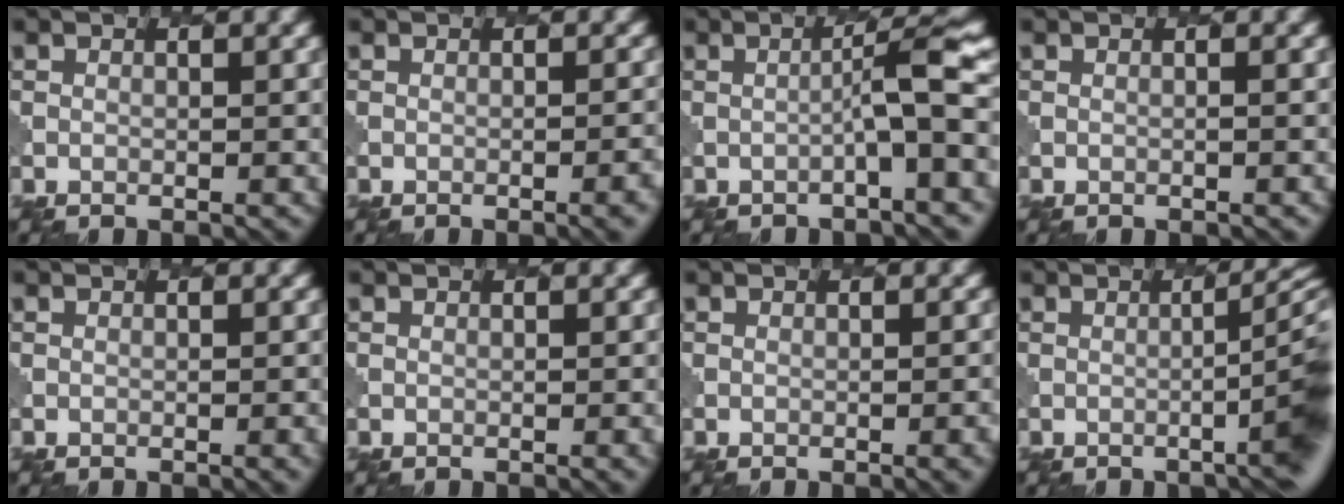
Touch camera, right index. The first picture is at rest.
{"total": 3.4, "force": [-1.8, 1.1, 2.6], "torque": [-0.008, 0.013, -0.019]}
{"total": 3.9, "force": [-1.1, 0.0, 3.8], "torque": [-0.054, 0.019, -0.027]}
{"total": 0.8, "force": [-0.2, 0.3, 0.7], "torque": [0.000, 0.002, -0.003]}
{"total": 1.6, "force": [-0.8, 0.5, 1.3], "torque": [-0.007, 0.003, -0.006]}
{"total": 0.9, "force": [-0.4, 0.2, 0.7], "torque": [-0.005, 0.002, -0.003]}
{"total": 2.5, "force": [-1.3, 0.8, 2.0], "torque": [-0.006, 0.008, -0.011]}
{"total": 6.3, "force": [-1.8, 1.0, 5.9], "torque": [-0.063, 0.011, -0.021]}